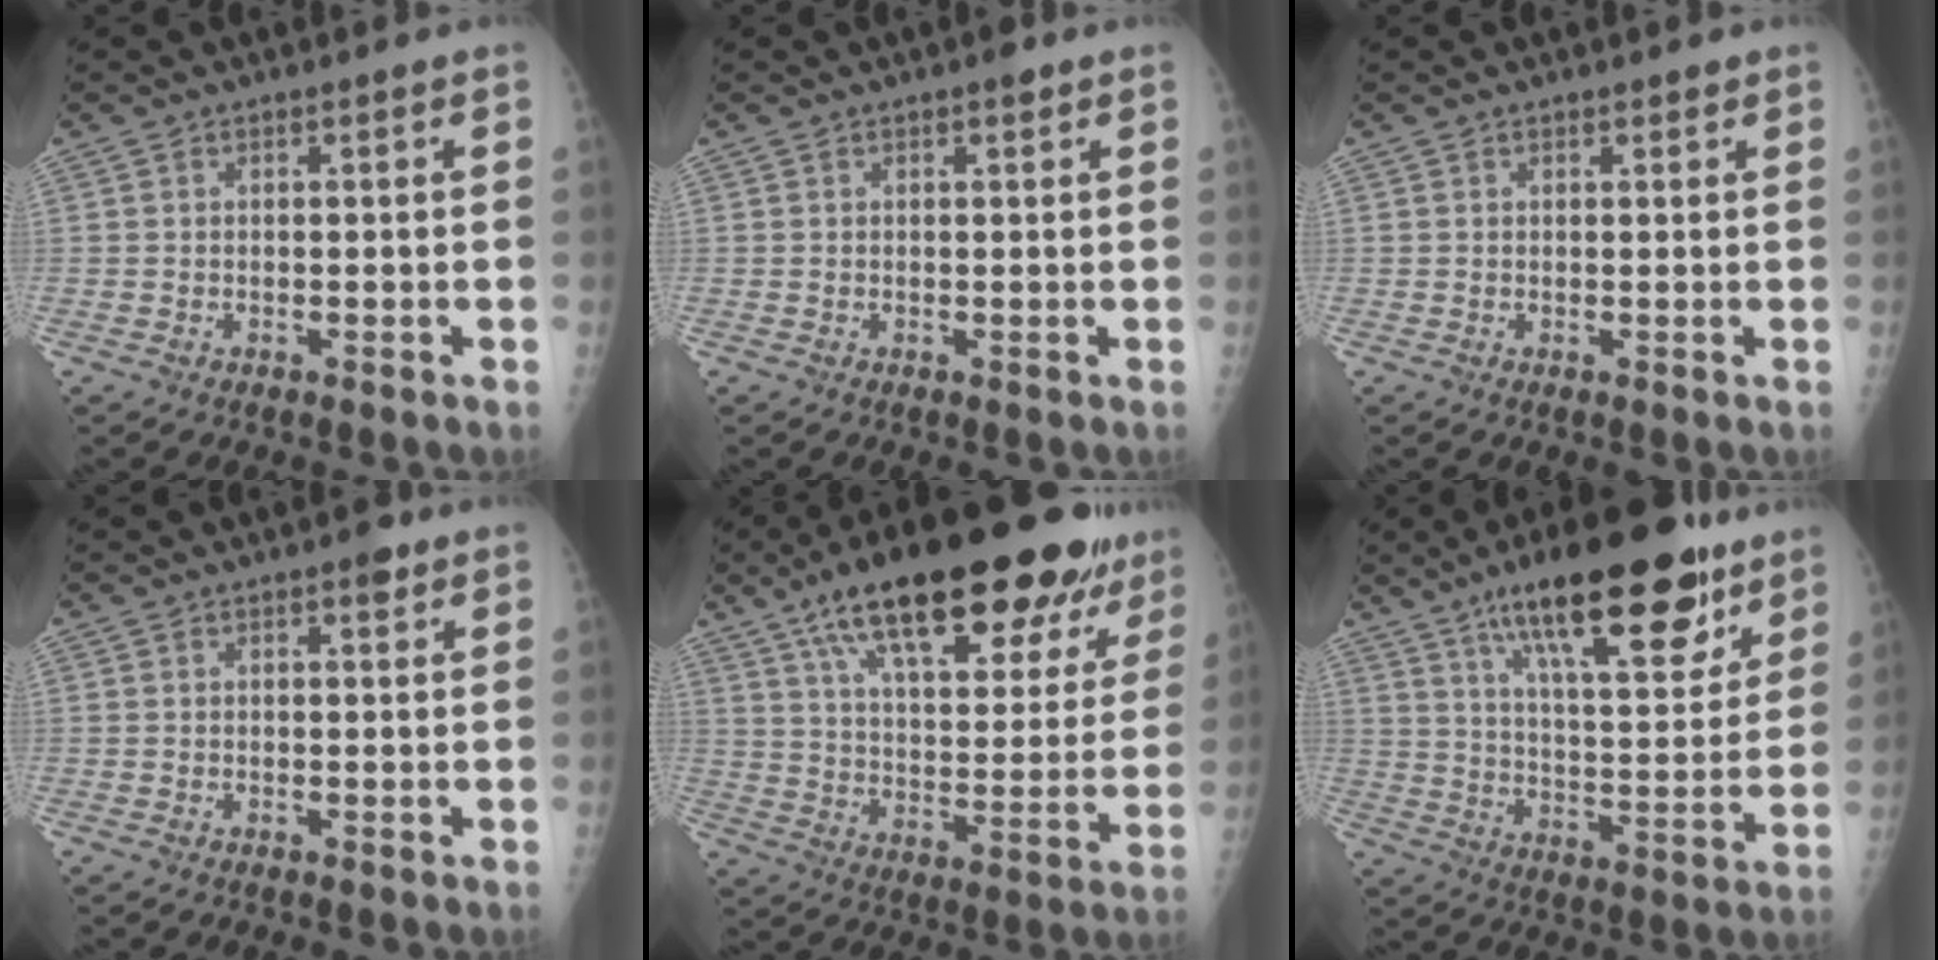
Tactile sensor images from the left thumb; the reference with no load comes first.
{"total": 1.3, "force": [0.8, 0.5, 0.9], "torque": [-0.010, -0.001, 0.009]}
{"total": 0.7, "force": [0.6, 0.3, 0.2], "torque": [0.001, -0.005, 0.008]}
{"total": 1.9, "force": [1.1, 0.8, 1.3], "torque": [-0.011, -0.002, 0.013]}
{"total": 28.8, "force": [18.2, 10.3, 19.8], "torque": [-0.267, -0.028, 0.277]}
{"total": 23.7, "force": [14.5, 7.8, 17.0], "torque": [-0.231, -0.049, 0.232]}